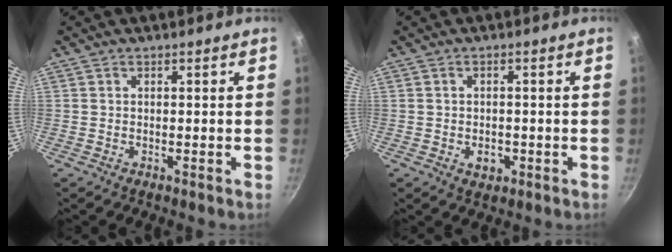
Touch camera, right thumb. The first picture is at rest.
{"total": 3.2, "force": [-0.9, 2.2, 2.1], "torque": [-0.028, 0.003, -0.010]}